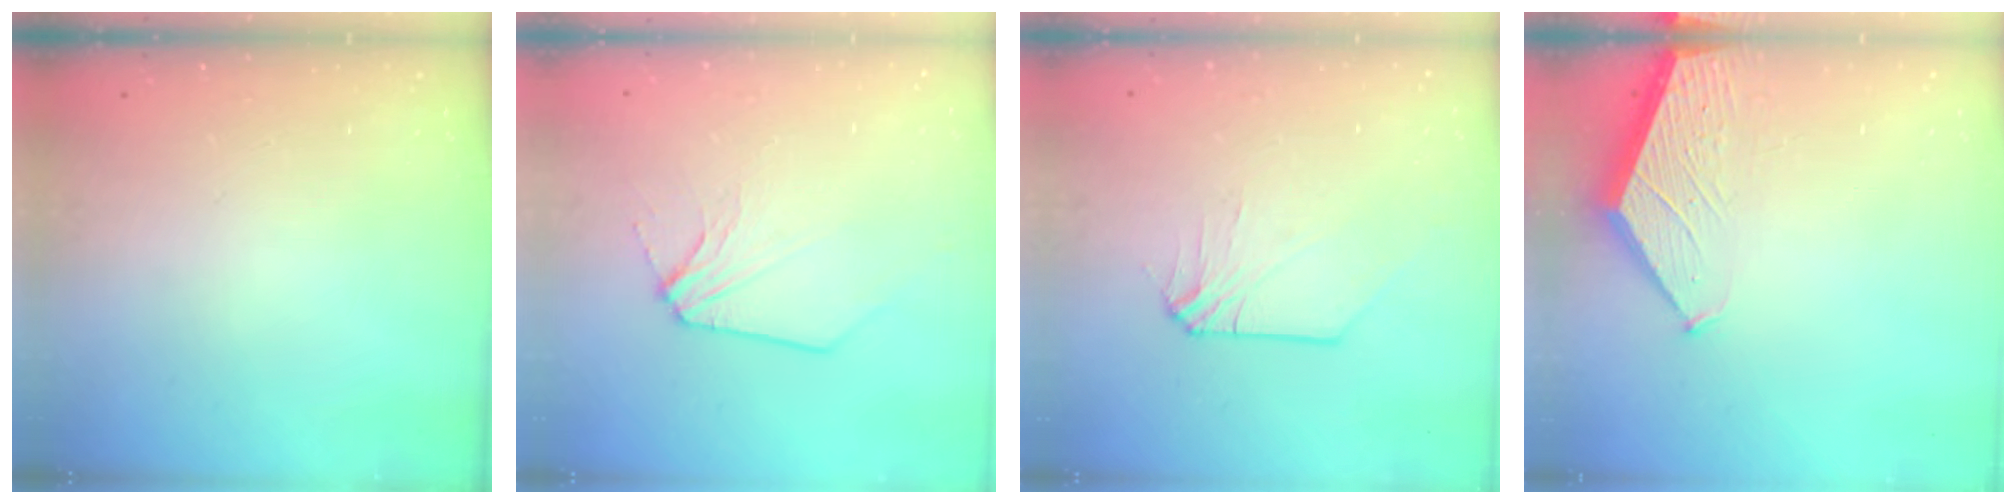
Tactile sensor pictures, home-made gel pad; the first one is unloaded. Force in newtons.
{"total": 3.9, "press": 3.9, "slide": 0.4}
{"total": 0.0}
{"total": 1.4, "press": 1.4, "slide": 0.3}